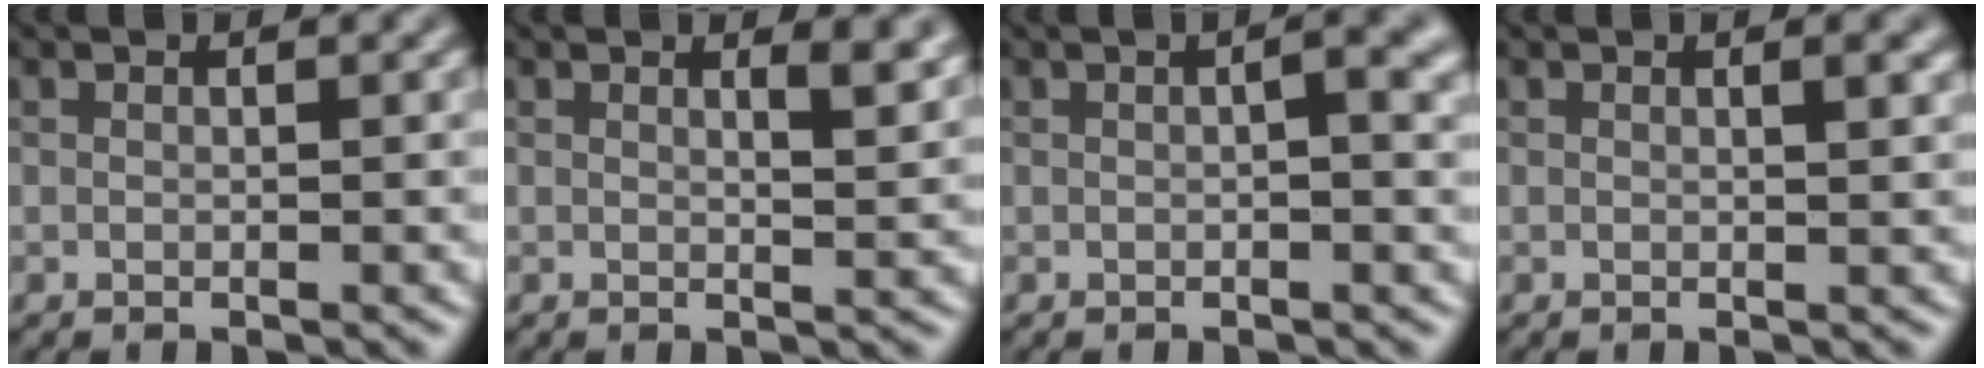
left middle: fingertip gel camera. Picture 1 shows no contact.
{"total": 3.3, "force": [1.8, 1.2, 2.5], "torque": [-0.017, 0.004, 0.022]}
{"total": 2.6, "force": [0.2, 0.5, 2.5], "torque": [-0.035, 0.006, 0.001]}
{"total": 1.4, "force": [0.6, 0.4, 1.3], "torque": [-0.015, 0.000, 0.007]}